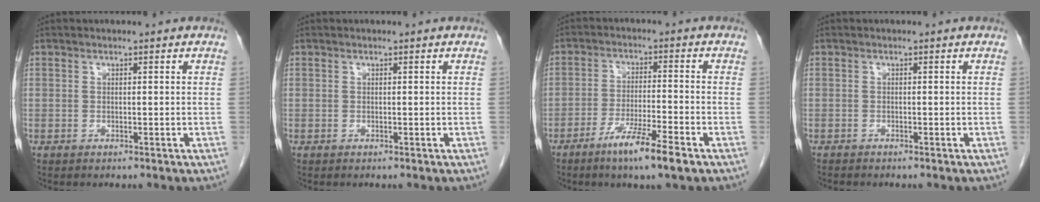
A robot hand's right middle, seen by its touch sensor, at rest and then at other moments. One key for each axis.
{"total": 0.0}
{"total": 7.9, "fx": -4.9, "fy": 0.0, "fz": 6.2, "tx": -0.112, "ty": -0.015, "tz": -0.087}
{"total": 0.7, "fx": -0.7, "fy": 0.1, "fz": 0.1, "tx": -0.005, "ty": -0.001, "tz": -0.014}